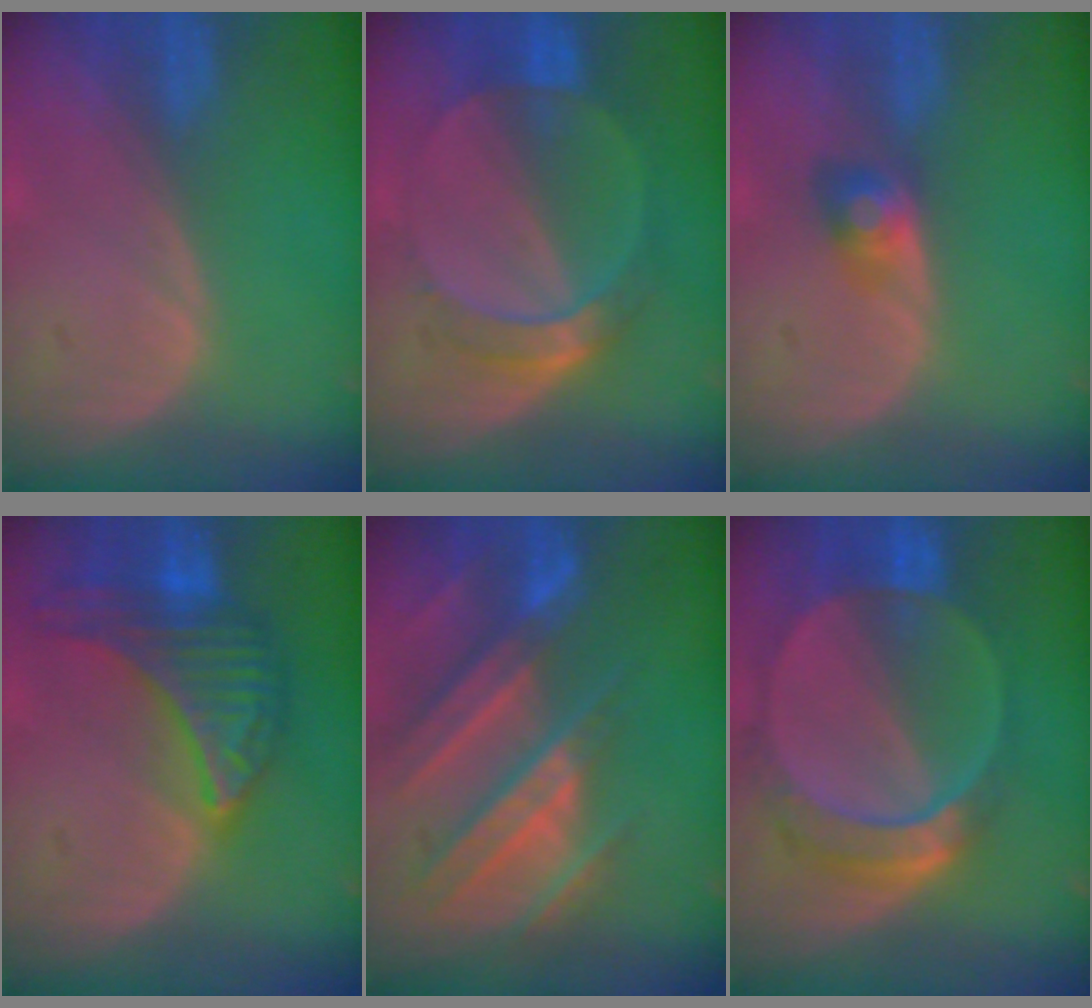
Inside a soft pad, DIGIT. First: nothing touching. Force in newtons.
{"total": 7.1, "press": 6.3, "slide": 3.2}
{"total": 2.9, "press": 2.8, "slide": 0.1}
{"total": 9.5, "press": 9.5, "slide": 0.5}
{"total": 11.1, "press": 9.8, "slide": 5.2}
{"total": 9.5, "press": 8.2, "slide": 4.8}